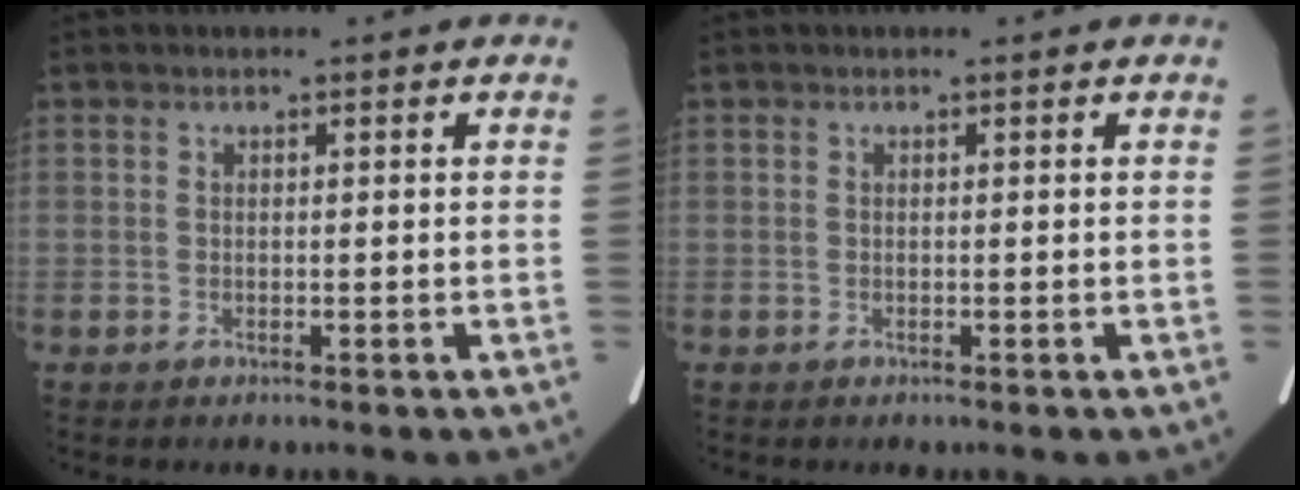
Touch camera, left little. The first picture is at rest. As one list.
[{"total": 0.0}]